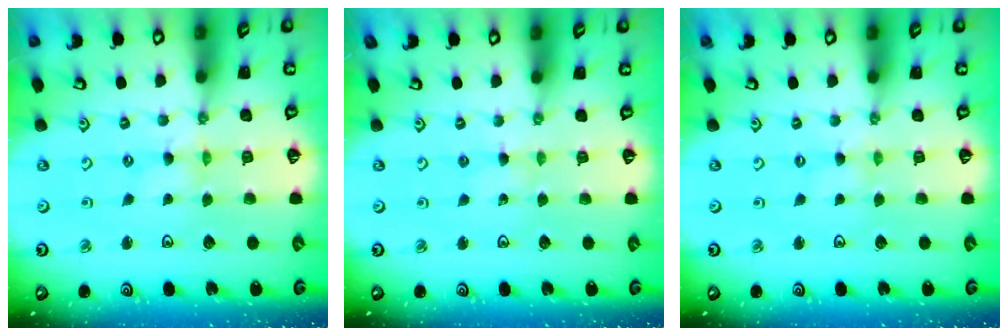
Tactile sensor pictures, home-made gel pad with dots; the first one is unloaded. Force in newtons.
{"total": 2.4, "press": 2.3, "slide": 0.3}
{"total": 0.0}